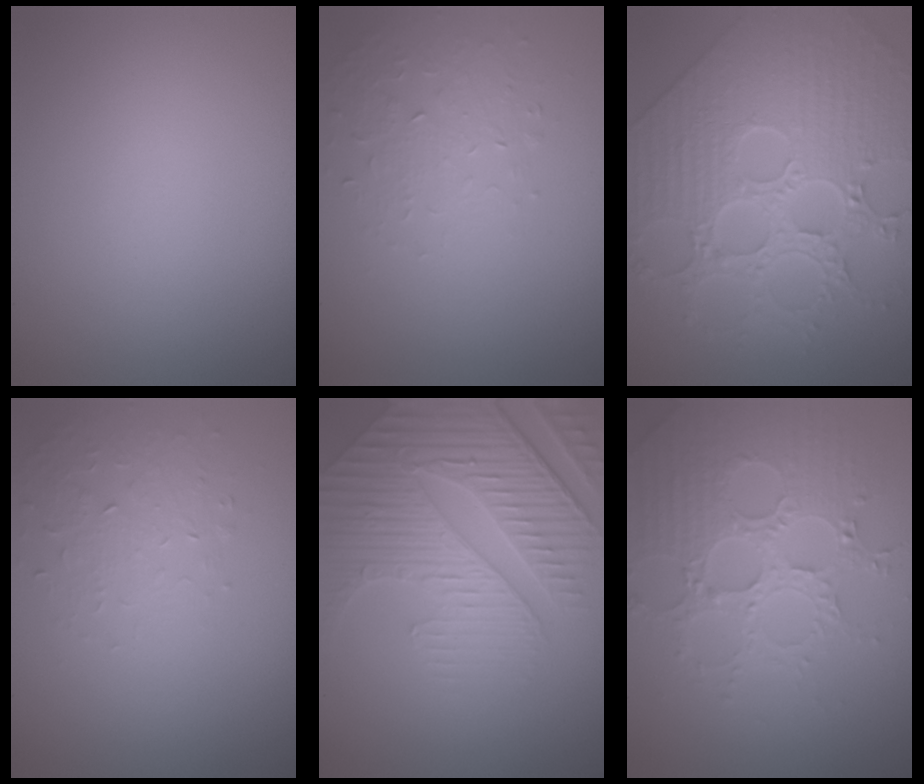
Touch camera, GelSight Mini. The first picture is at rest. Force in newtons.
{"total": 1.6, "press": 0.9, "slide": 1.3}
{"total": 6.7, "press": 6.0, "slide": 2.9}
{"total": 1.6, "press": 0.9, "slide": 1.3}
{"total": 7.8, "press": 5.7, "slide": 5.3}
{"total": 4.9, "press": 4.7, "slide": 1.4}